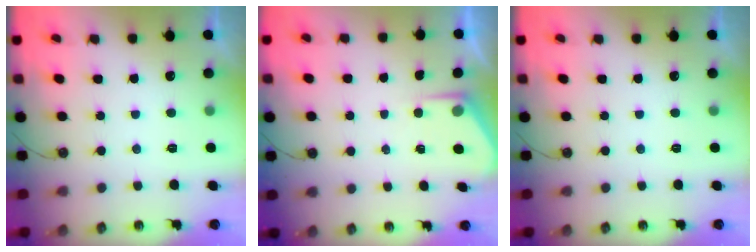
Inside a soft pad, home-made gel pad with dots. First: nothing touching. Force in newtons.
{"total": 2.5, "press": 2.5, "slide": 0.4}
{"total": 0.0}